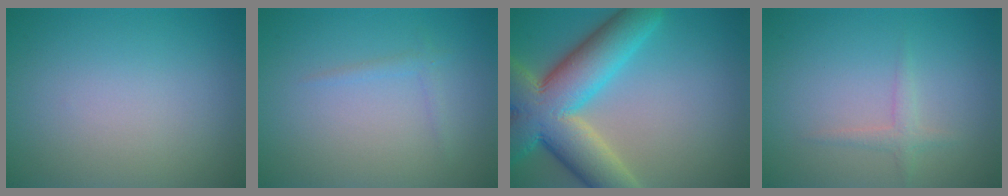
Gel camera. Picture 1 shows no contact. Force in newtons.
{"total": 0.8, "press": 0.8, "slide": 0.0}
{"total": 11.6, "press": 11.6, "slide": 1.0}
{"total": 1.3, "press": 1.3, "slide": 0.0}